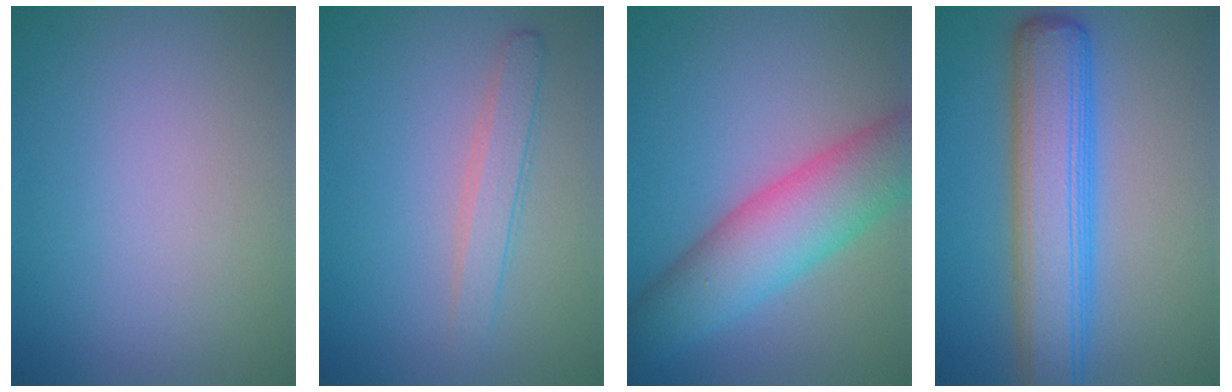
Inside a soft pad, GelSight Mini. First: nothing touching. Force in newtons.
{"total": 2.2, "press": 2.2, "slide": 0.1}
{"total": 8.1, "press": 8.1, "slide": 0.2}
{"total": 8.1, "press": 8.1, "slide": 0.2}